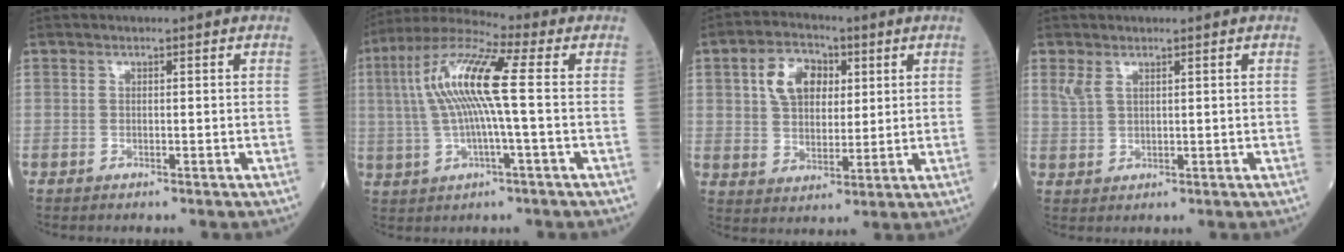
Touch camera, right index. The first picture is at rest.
{"total": 12.0, "force": [1.2, 0.9, 11.9], "torque": [-0.247, 0.026, 0.017]}
{"total": 8.5, "force": [2.9, 5.4, 5.8], "torque": [-0.115, 0.021, 0.057]}
{"total": 2.0, "force": [1.3, 0.8, 1.3], "torque": [-0.037, 0.010, 0.037]}